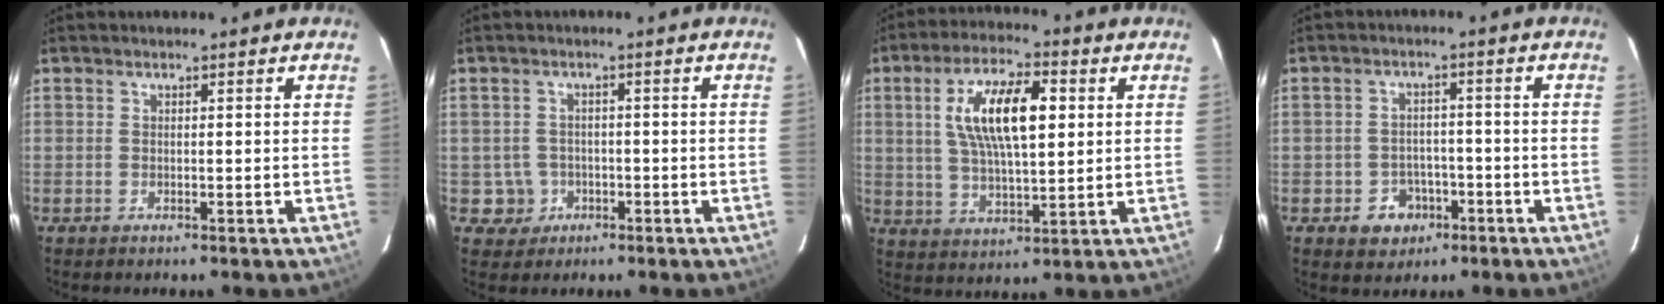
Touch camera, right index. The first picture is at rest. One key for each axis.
{"total": 4.2, "fx": -1.3, "fy": 4.0, "fz": 0.0, "tx": -0.008, "ty": 0.018, "tz": -0.017}
{"total": 13.6, "fx": 3.3, "fy": 5.0, "fz": 12.2, "tx": -0.227, "ty": 0.015, "tz": 0.061}
{"total": 5.9, "fx": -2.8, "fy": 5.0, "fz": 1.5, "tx": -0.043, "ty": 0.016, "tz": -0.026}